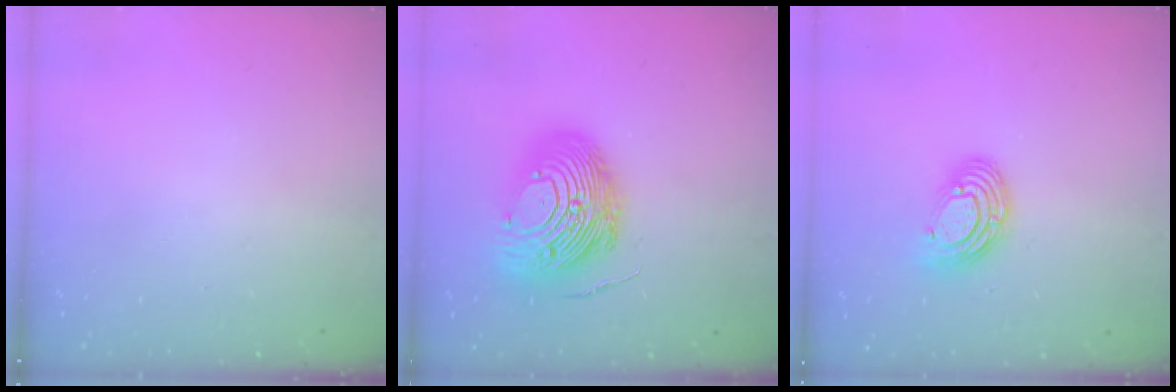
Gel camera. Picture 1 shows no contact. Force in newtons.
{"total": 17.6, "press": 17.5, "slide": 2.2}
{"total": 10.3, "press": 10.3, "slide": 1.0}